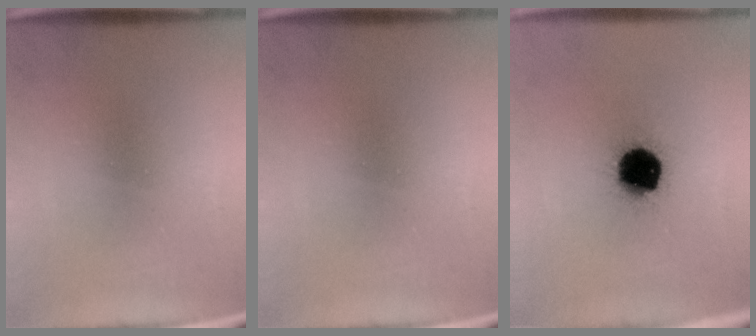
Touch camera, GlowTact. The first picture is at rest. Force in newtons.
{"total": 0.0}
{"total": 16.1}